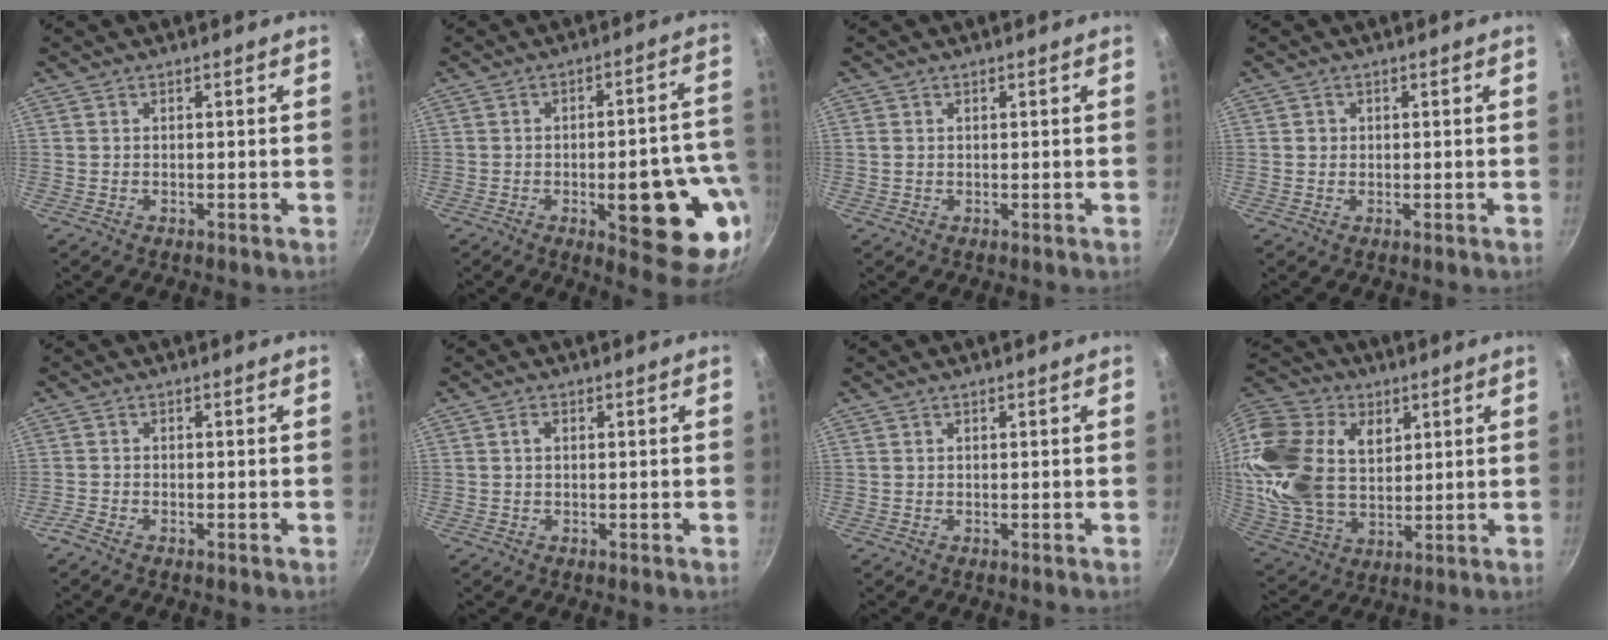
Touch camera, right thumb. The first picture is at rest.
{"total": 19.1, "force": [-5.7, 6.7, 17.0], "torque": [-0.163, 0.022, -0.070]}
{"total": 0.8, "force": [0.1, 0.7, 0.5], "torque": [-0.009, 0.003, 0.002]}
{"total": 1.0, "force": [0.1, 1.0, 0.2], "torque": [0.002, 0.002, 0.000]}
{"total": 1.5, "force": [-1.3, 0.4, 0.8], "torque": [-0.035, 0.008, -0.031]}
{"total": 1.2, "force": [0.2, 0.7, 0.9], "torque": [-0.018, 0.005, 0.002]}
{"total": 0.0}
{"total": 25.2, "force": [6.4, 17.6, 16.8], "torque": [-0.339, 0.003, 0.121]}